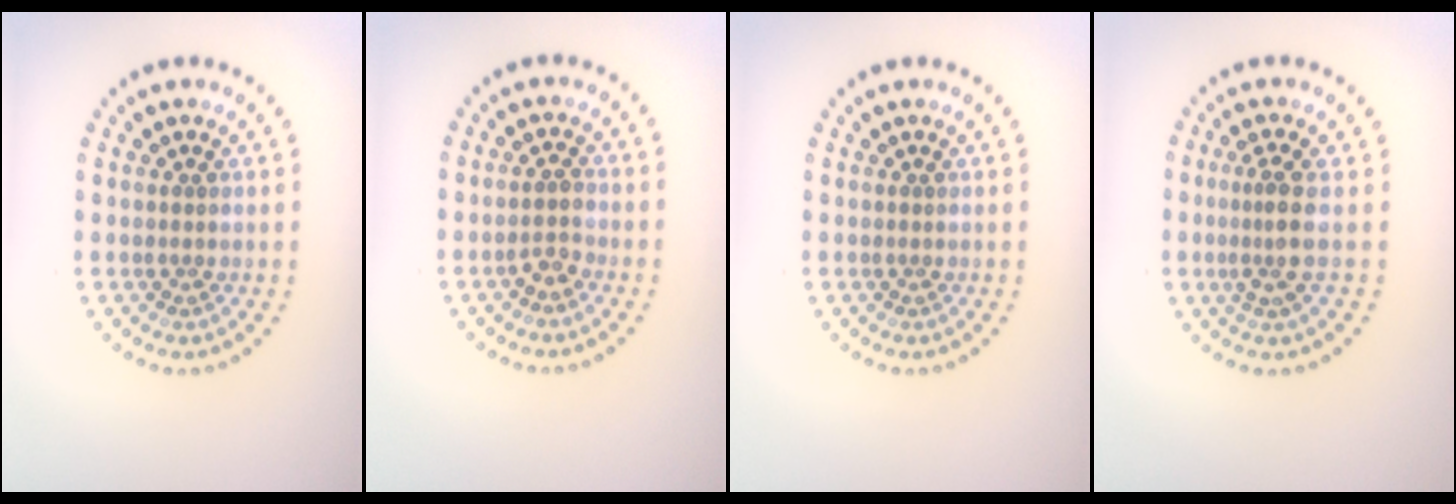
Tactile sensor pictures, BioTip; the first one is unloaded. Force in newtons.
{"total": 1.5, "press": 1.4, "slide": 0.7}
{"total": 0.0}
{"total": 2.6, "press": 1.9, "slide": 1.8}